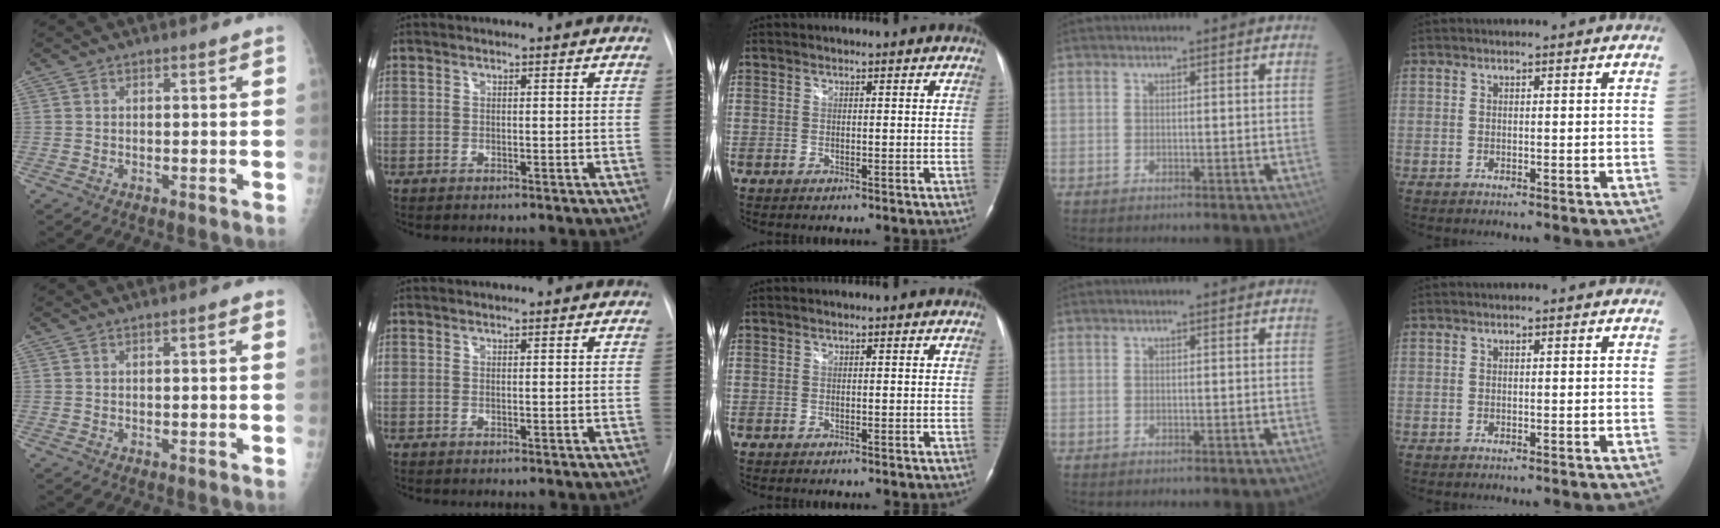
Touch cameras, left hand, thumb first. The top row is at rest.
{"thumb": {"total": 1.2, "force": [0.4, 0.2, 1.2], "torque": [-0.022, 0.002, 0.004]}, "index": {"total": 0.8, "force": [0.7, 0.2, 0.0], "torque": [-0.005, 0.011, 0.013]}}